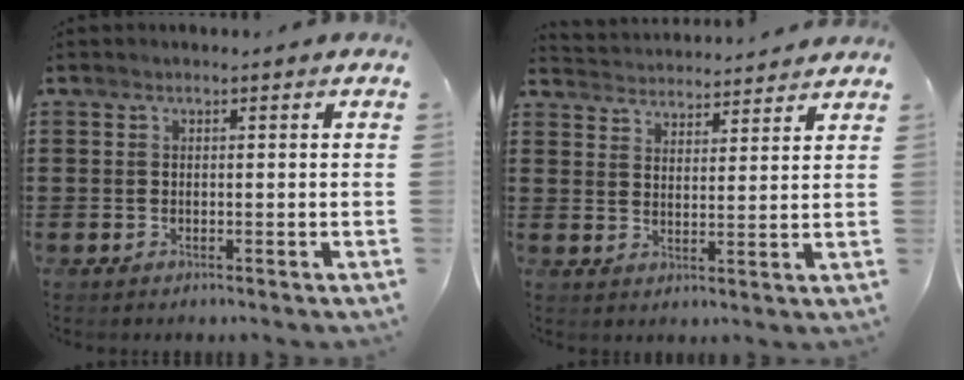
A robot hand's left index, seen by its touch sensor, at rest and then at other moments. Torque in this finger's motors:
{"motor_torque": [0.04, 0.71, -0.29, -0.11]}